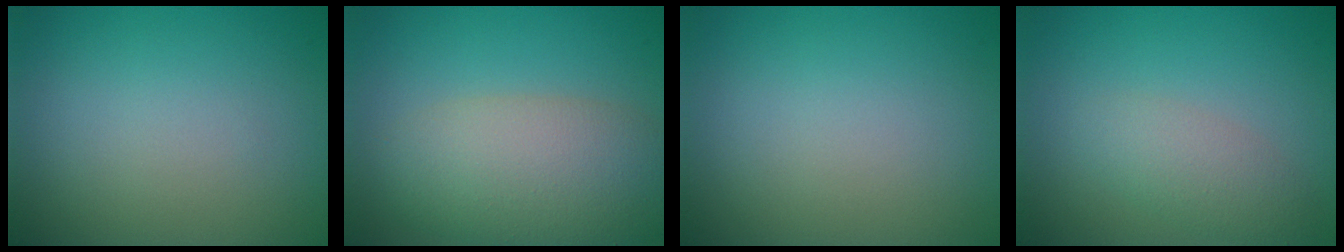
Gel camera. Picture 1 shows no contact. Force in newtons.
{"total": 7.0, "press": 7.0, "slide": 0.5}
{"total": 0.0}
{"total": 2.4, "press": 2.4, "slide": 0.1}